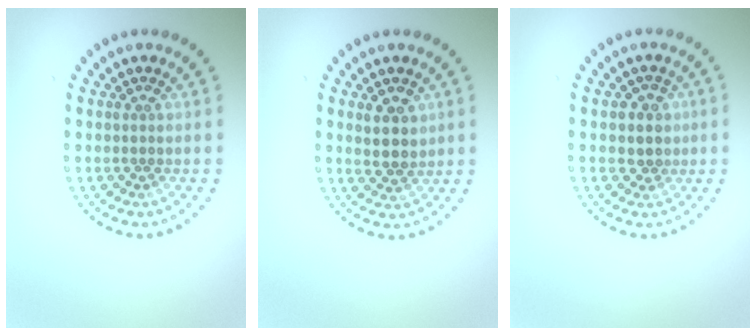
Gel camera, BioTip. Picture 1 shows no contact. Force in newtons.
{"total": 2.6, "press": 2.5, "slide": 0.8}
{"total": 2.1, "press": 2.0, "slide": 0.8}